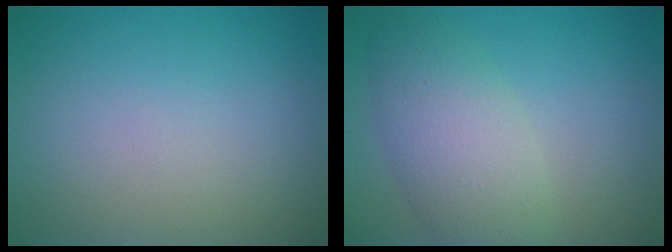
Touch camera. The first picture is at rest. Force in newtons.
{"total": 5.3, "press": 5.3, "slide": 0.3}